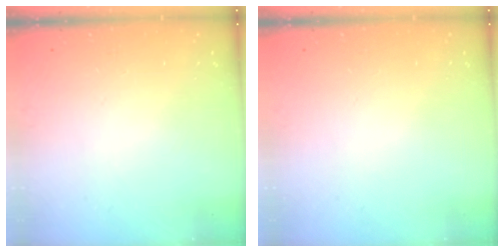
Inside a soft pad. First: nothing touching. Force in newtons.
{"total": 0.0}